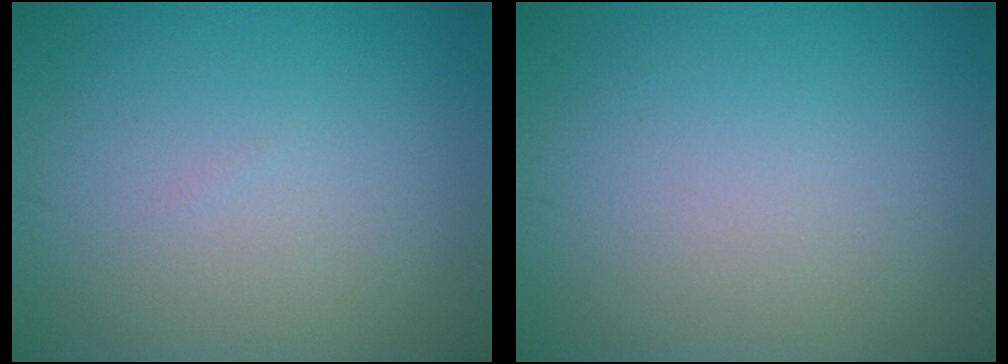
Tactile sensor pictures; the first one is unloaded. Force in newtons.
{"total": 0.0}